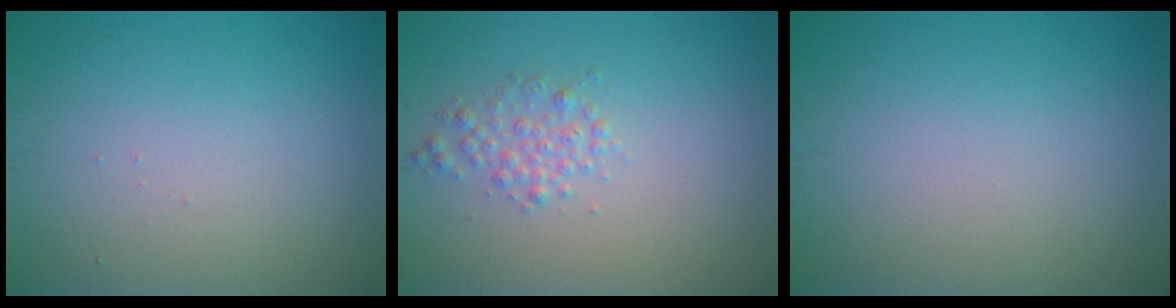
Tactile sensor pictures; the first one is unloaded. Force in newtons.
{"total": 1.8, "press": 1.8, "slide": 0.0}
{"total": 0.0}